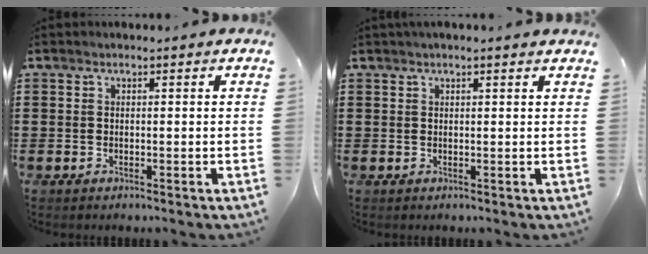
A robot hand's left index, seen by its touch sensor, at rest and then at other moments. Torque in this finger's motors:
{"motor_torque": [2.14, 0.00, 0.31, 0.04]}